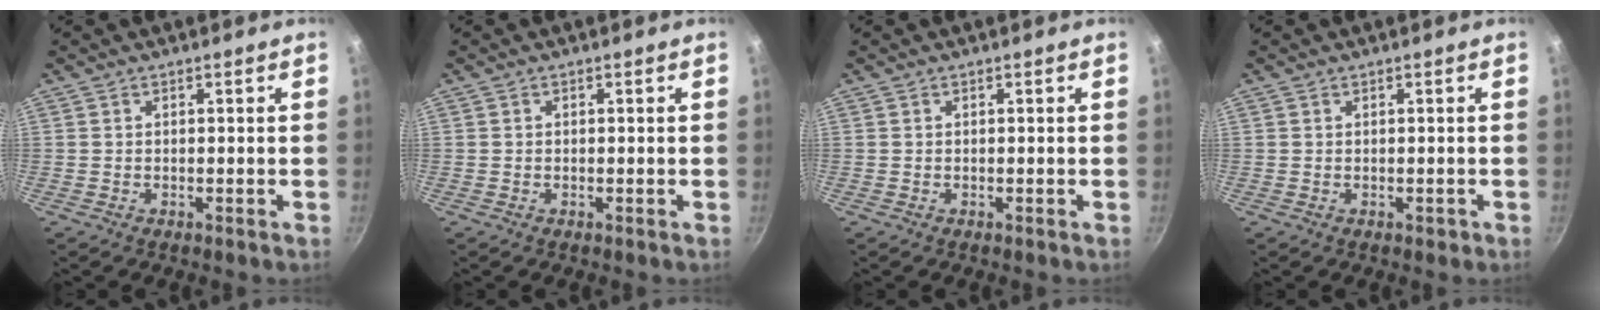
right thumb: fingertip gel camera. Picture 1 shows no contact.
{"total": 0.0}
{"total": 0.0}
{"total": 0.9, "force": [0.0, 0.8, 0.5], "torque": [0.001, 0.002, -0.001]}